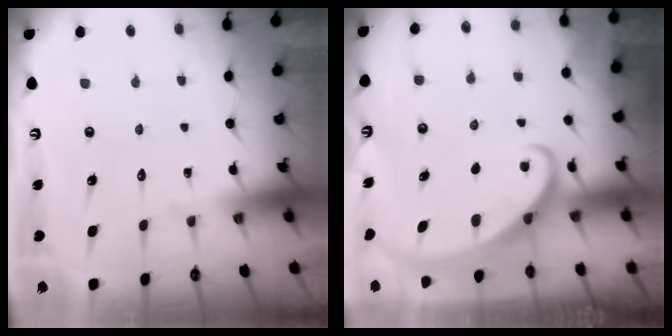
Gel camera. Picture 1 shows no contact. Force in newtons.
{"total": 2.4, "press": 2.4, "slide": 0.4}